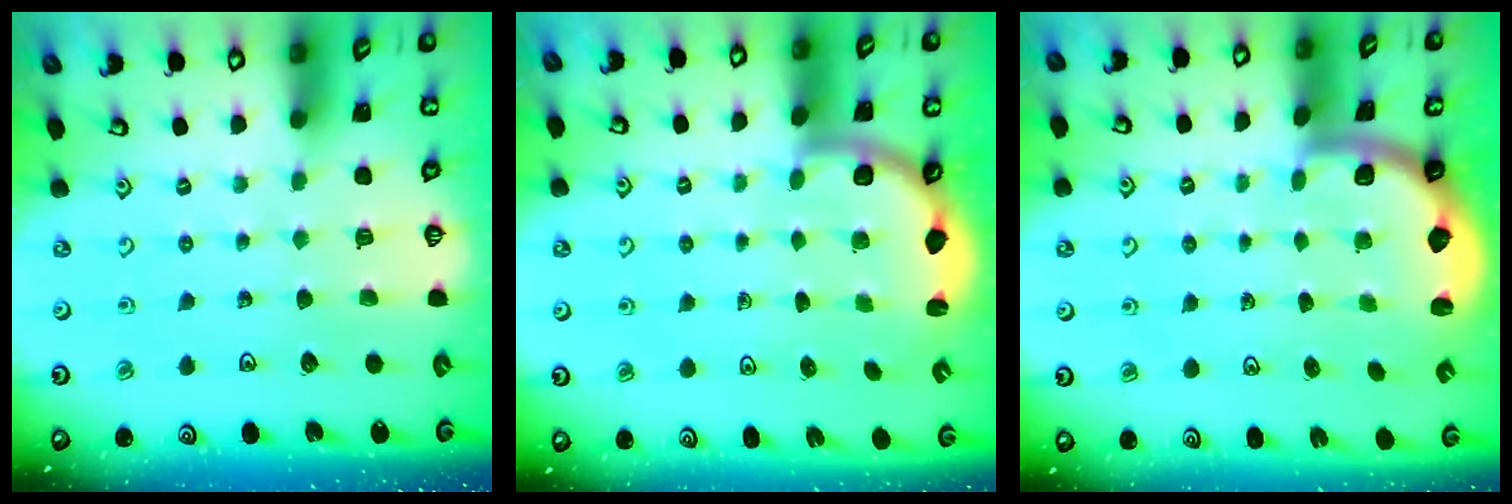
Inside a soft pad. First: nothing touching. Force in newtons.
{"total": 3.3, "press": 2.6, "slide": 1.9}
{"total": 1.9, "press": 1.8, "slide": 0.5}